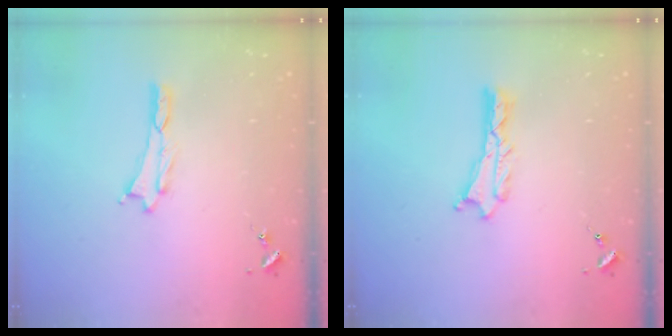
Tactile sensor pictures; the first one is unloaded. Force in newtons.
{"total": 0.7, "press": 0.6, "slide": 0.2}